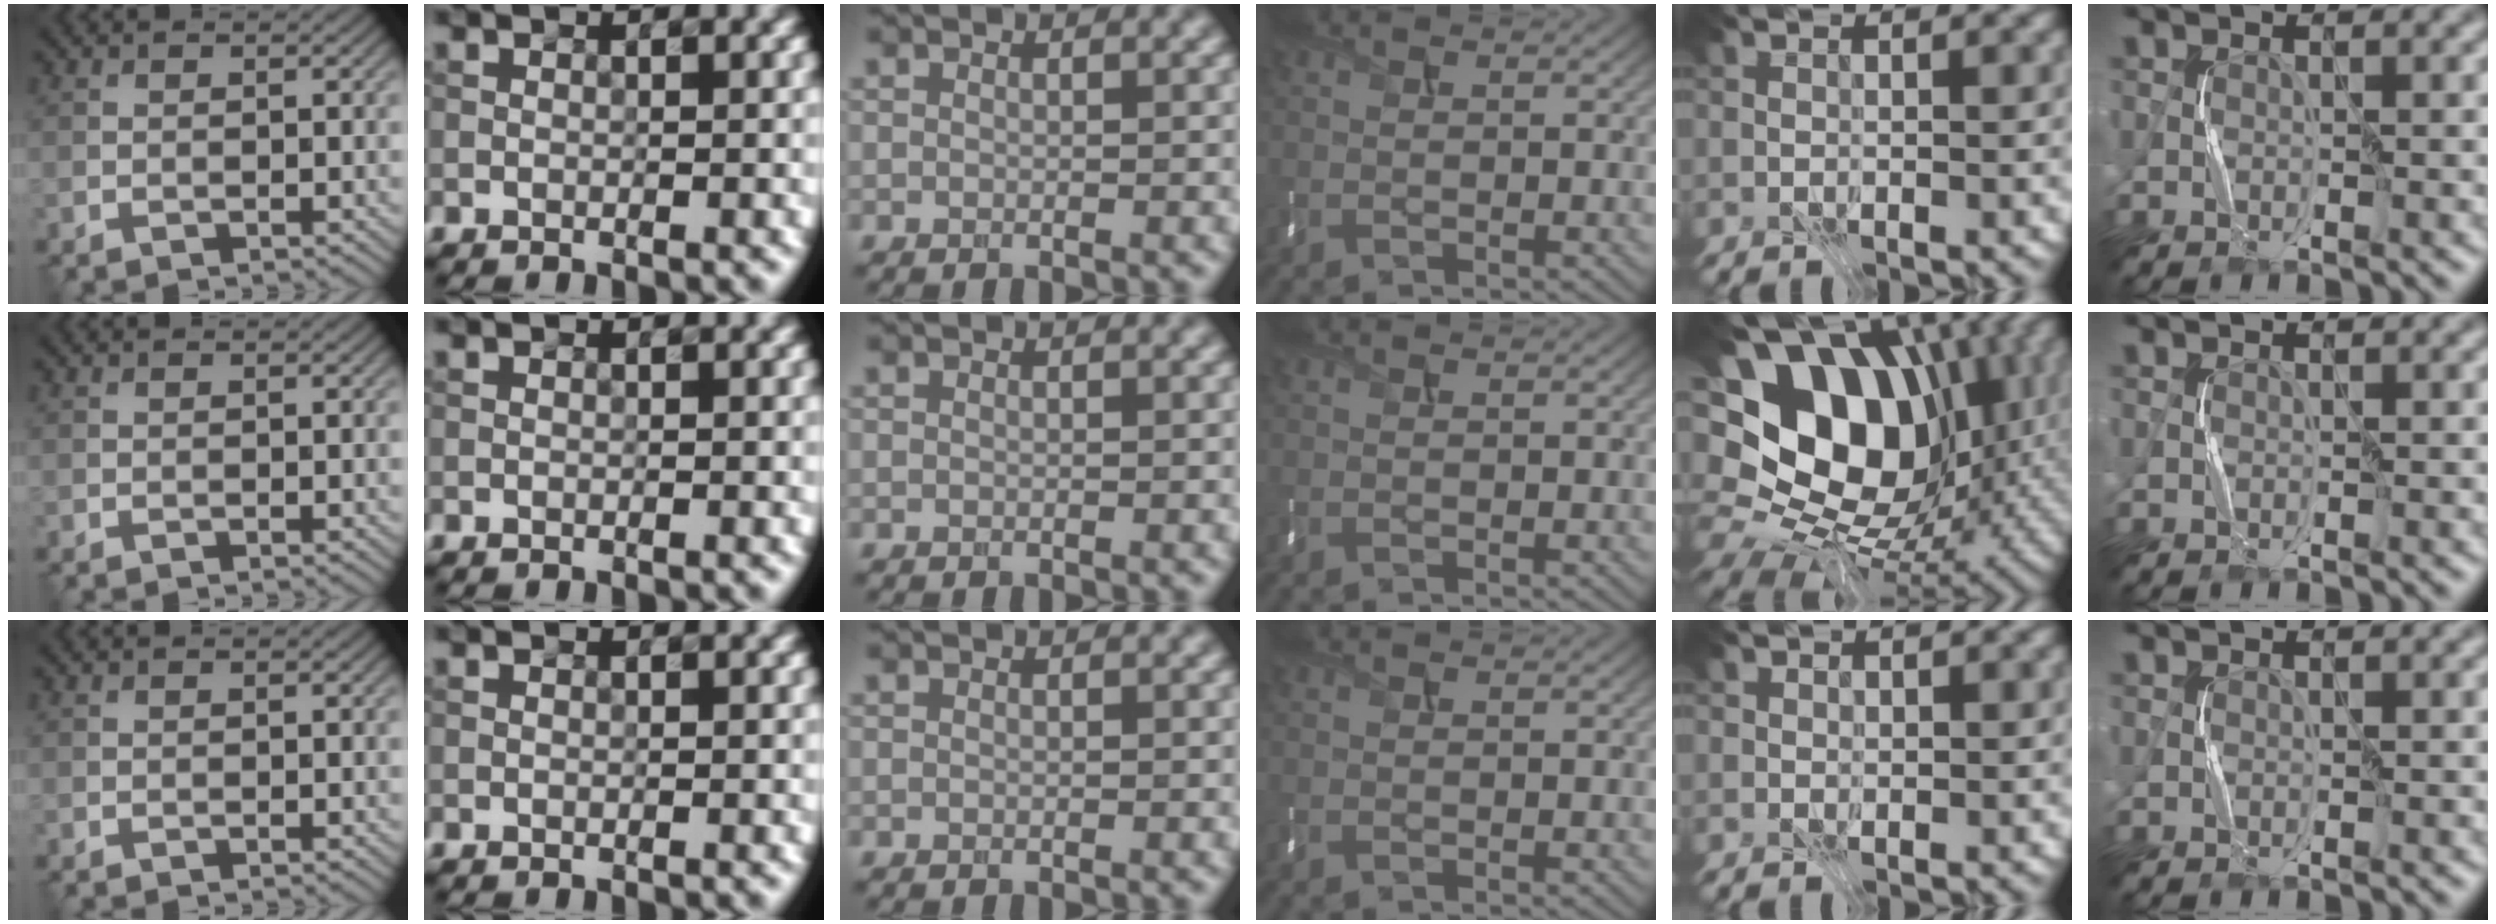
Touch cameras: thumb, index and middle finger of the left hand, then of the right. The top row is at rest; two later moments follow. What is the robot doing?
{"motion": "press", "object": "mouse"}